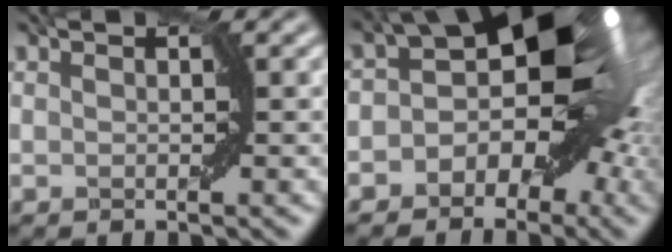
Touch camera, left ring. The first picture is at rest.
{"total": 11.4, "force": [-1.0, 8.1, 8.0], "torque": [-0.001, 0.027, -0.041]}